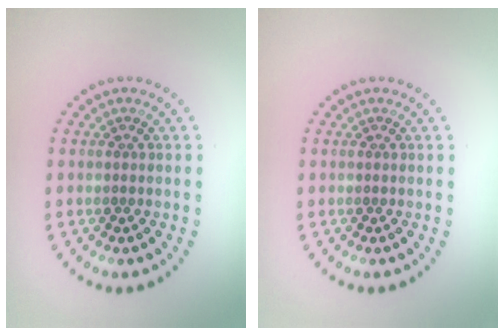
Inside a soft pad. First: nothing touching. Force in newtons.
{"total": 0.0}